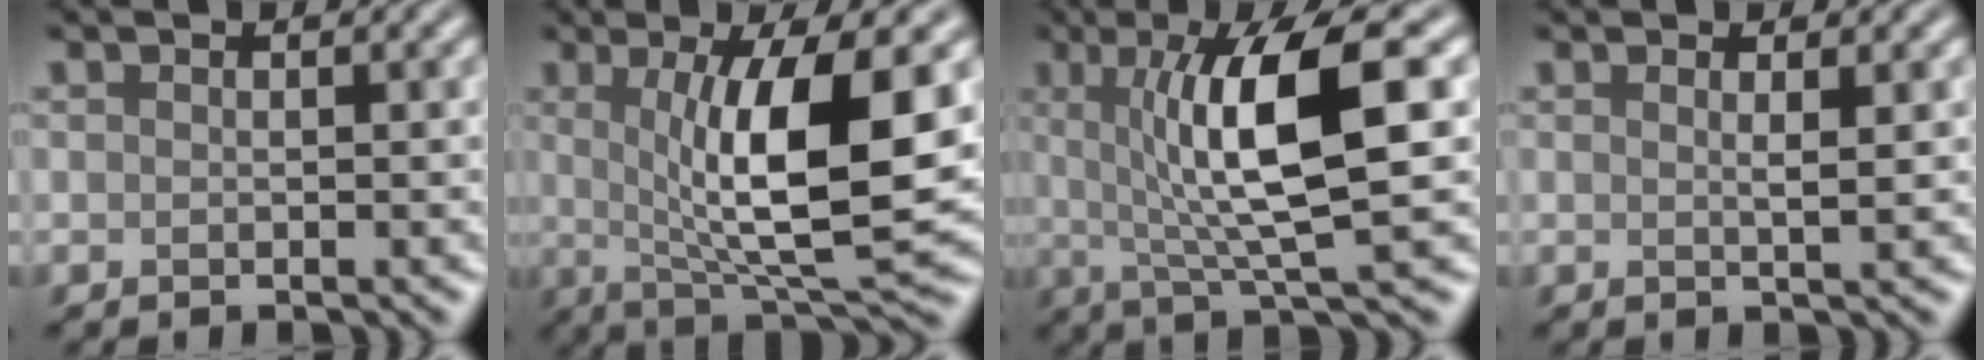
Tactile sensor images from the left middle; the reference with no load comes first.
{"total": 9.9, "force": [1.1, 2.4, 9.6], "torque": [-0.145, -0.015, 0.028]}
{"total": 9.4, "force": [1.5, 2.0, 9.1], "torque": [-0.128, 0.001, 0.025]}
{"total": 1.4, "force": [0.5, 0.3, 1.3], "torque": [-0.017, 0.000, 0.003]}